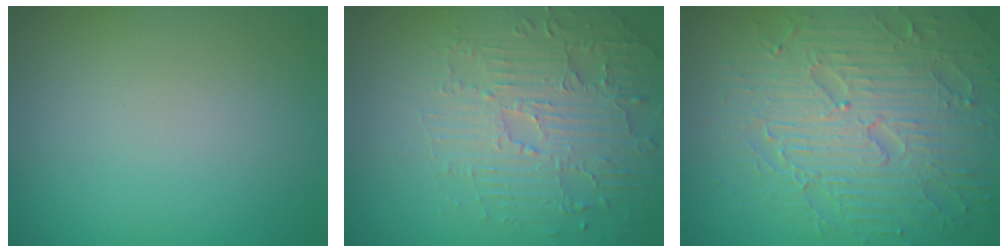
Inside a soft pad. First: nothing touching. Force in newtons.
{"total": 4.4, "press": 3.6, "slide": 2.6}
{"total": 8.0, "press": 6.1, "slide": 5.2}